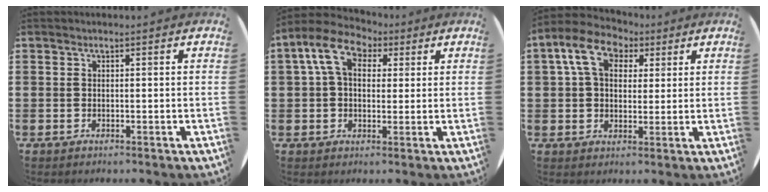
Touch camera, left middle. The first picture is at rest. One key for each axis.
{"total": 7.3, "fx": 3.8, "fy": 4.9, "fz": 3.8, "tx": -0.094, "ty": 0.012, "tz": 0.070}
{"total": 7.6, "fx": 3.9, "fy": 5.3, "fz": 3.8, "tx": -0.087, "ty": 0.015, "tz": 0.070}